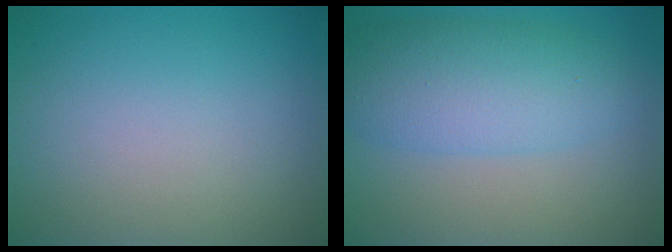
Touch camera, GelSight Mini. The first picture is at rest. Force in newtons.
{"total": 6.0, "press": 6.0, "slide": 0.1}